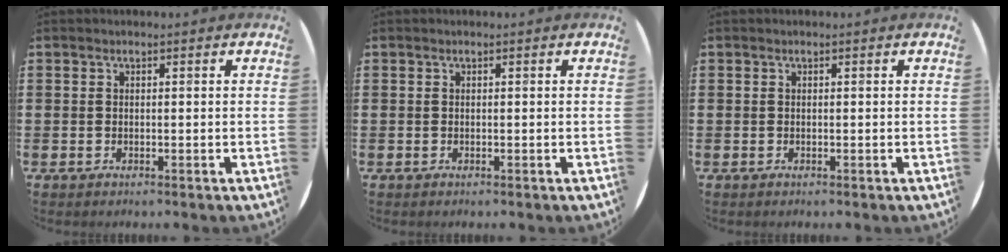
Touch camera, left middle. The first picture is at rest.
{"total": 0.0}
{"total": 0.0}